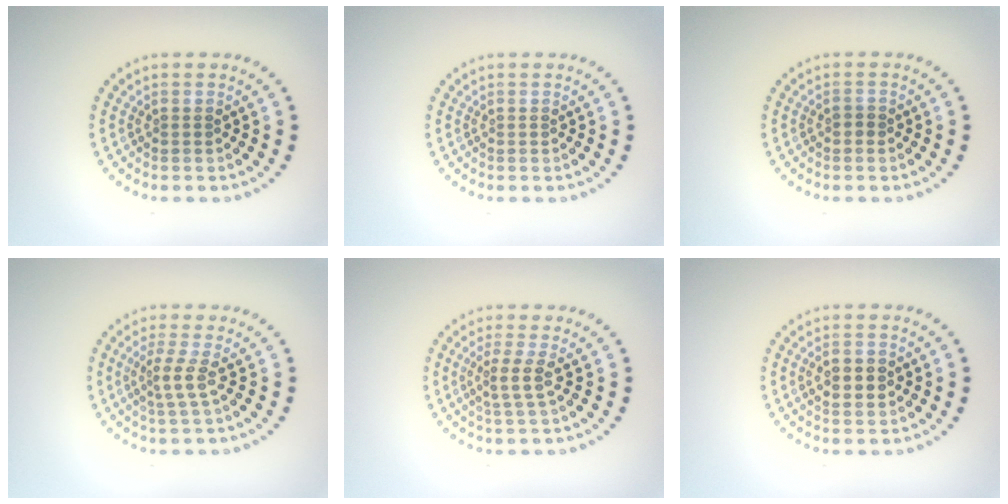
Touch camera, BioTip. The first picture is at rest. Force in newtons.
{"total": 0.0}
{"total": 0.8, "press": 0.7, "slide": 0.1}
{"total": 2.1, "press": 1.4, "slide": 1.5}
{"total": 2.1, "press": 1.6, "slide": 1.4}
{"total": 2.9, "press": 2.9, "slide": 0.2}